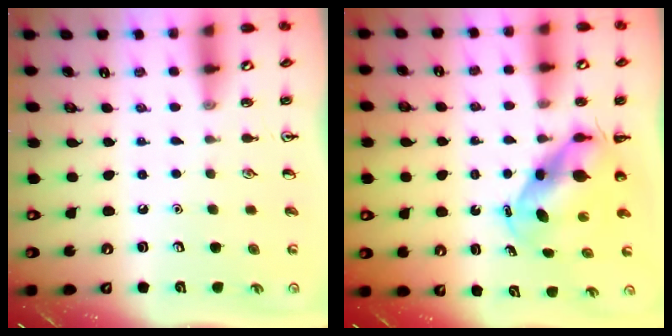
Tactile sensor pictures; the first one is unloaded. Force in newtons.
{"total": 6.6, "press": 6.5, "slide": 1.4}